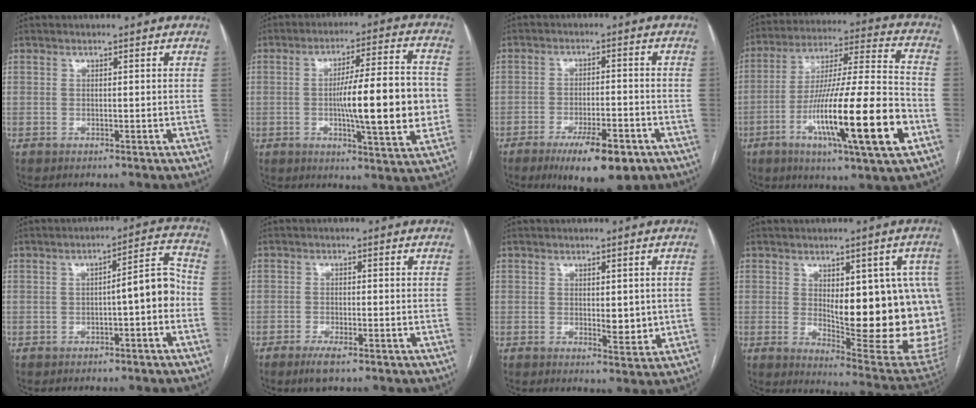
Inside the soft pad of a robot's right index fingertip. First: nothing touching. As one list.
[{"total": 15.6, "force": [-1.4, 1.8, 15.4], "torque": [-0.235, 0.006, -0.022]}, {"total": 10.3, "force": [-6.2, 2.7, 7.7], "torque": [-0.121, -0.012, -0.092]}, {"total": 22.5, "force": [-7.9, 1.0, 21.0], "torque": [-0.352, -0.022, -0.134]}, {"total": 6.3, "force": [-1.4, 1.1, 6.0], "torque": [-0.075, 0.028, -0.022]}, {"total": 3.1, "force": [-2.1, 0.5, 2.2], "torque": [-0.044, -0.004, -0.037]}, {"total": 3.6, "force": [0.2, 1.7, 3.2], "torque": [-0.048, -0.010, 0.008]}, {"total": 19.2, "force": [0.2, 5.3, 18.4], "torque": [-0.182, 0.004, 0.024]}]